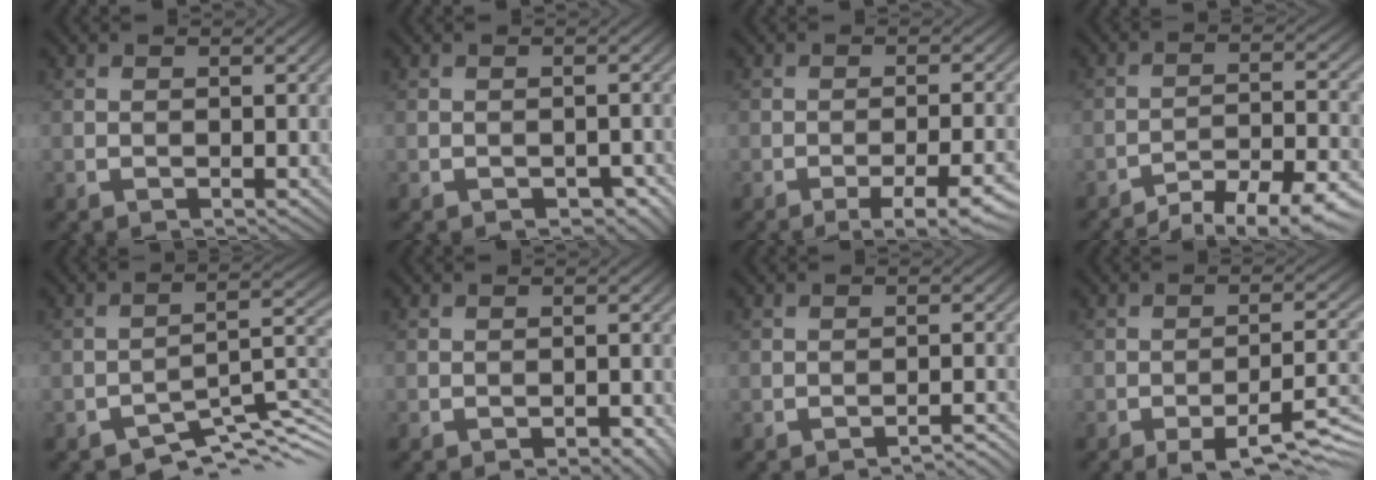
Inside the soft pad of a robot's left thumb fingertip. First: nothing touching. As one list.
[{"total": 2.0, "force": [-1.3, 1.1, 1.1], "torque": [-0.017, -0.001, -0.015]}, {"total": 6.6, "force": [-4.0, 1.2, 5.0], "torque": [-0.073, 0.009, -0.052]}, {"total": 8.8, "force": [-7.2, 1.7, 4.8], "torque": [-0.078, 0.005, -0.108]}, {"total": 7.2, "force": [-5.2, 2.3, 4.3], "torque": [-0.054, -0.002, -0.092]}, {"total": 1.8, "force": [-1.3, 0.5, 1.2], "torque": [-0.015, 0.003, -0.015]}, {"total": 2.4, "force": [-2.2, 0.2, 1.1], "torque": [-0.006, 0.011, -0.035]}, {"total": 8.5, "force": [-4.9, 2.1, 6.6], "torque": [-0.103, 0.002, -0.065]}]